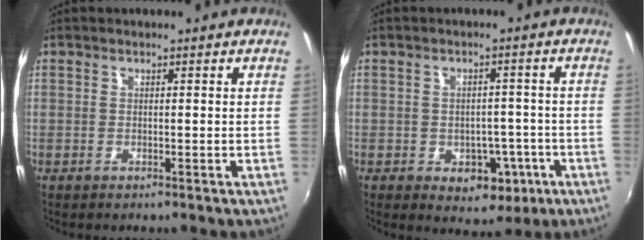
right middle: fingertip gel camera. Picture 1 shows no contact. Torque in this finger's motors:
{"motor_torque": [0.62, -1.52, 0.18, 0.06]}